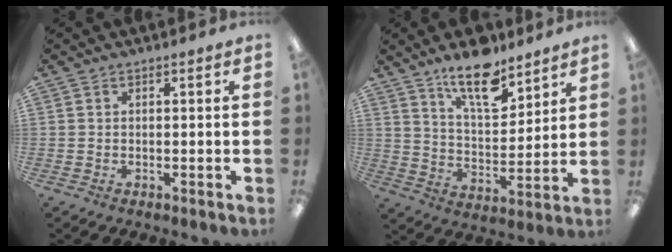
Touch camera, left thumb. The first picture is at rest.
{"total": 14.0, "force": [10.7, 5.1, 7.4], "torque": [-0.116, -0.062, 0.186]}